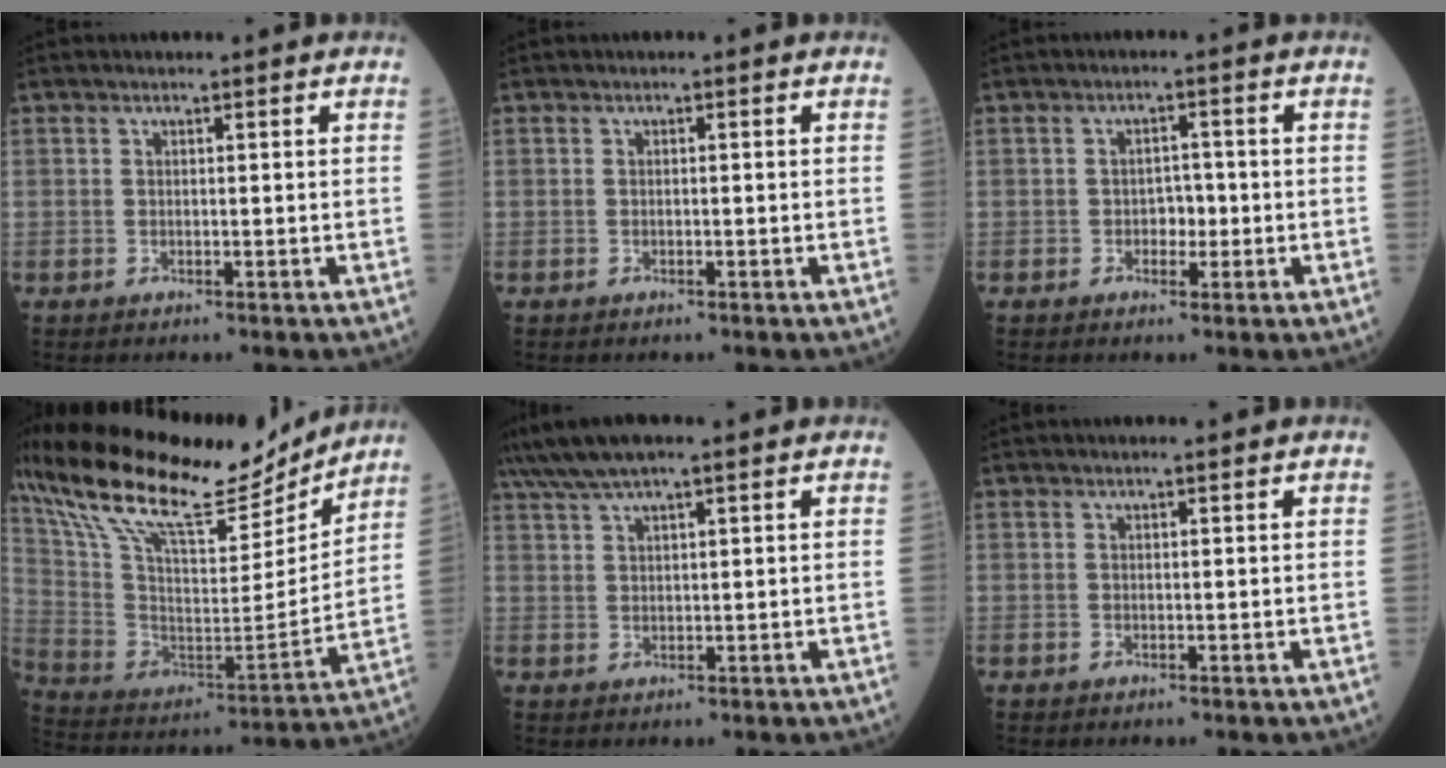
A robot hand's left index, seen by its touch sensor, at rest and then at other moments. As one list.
[{"total": 0.0}, {"total": 2.5, "force": [-0.8, 1.6, 1.7], "torque": [-0.018, 0.004, -0.014]}, {"total": 27.4, "force": [21.8, 7.1, 15.0], "torque": [-0.285, 0.012, 0.358]}, {"total": 6.6, "force": [5.2, 0.3, 4.0], "torque": [-0.078, 0.034, 0.097]}, {"total": 1.3, "force": [1.1, -0.2, 0.6], "torque": [-0.005, 0.004, 0.016]}]